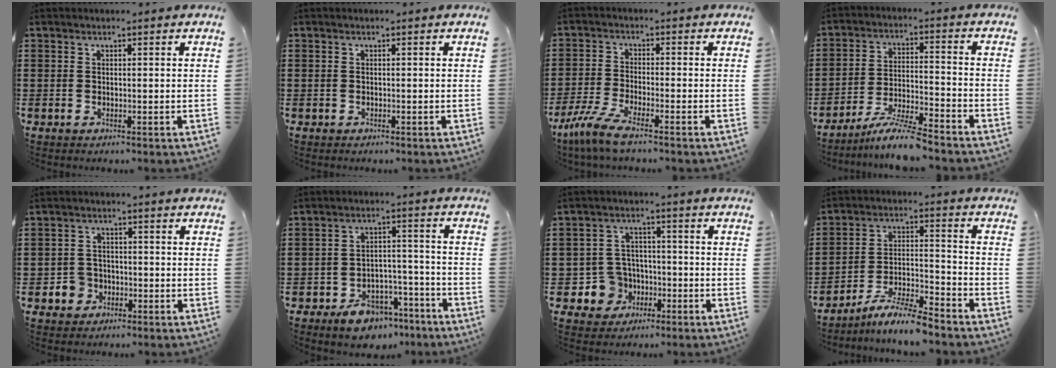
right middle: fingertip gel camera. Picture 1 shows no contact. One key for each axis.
{"total": 0.0}
{"total": 5.4, "fx": -4.2, "fy": 0.3, "fz": 3.4, "tx": -0.099, "ty": -0.023, "tz": -0.089}
{"total": 7.3, "fx": -6.5, "fy": -0.1, "fz": 3.3, "tx": -0.068, "ty": -0.007, "tz": -0.126}
{"total": 3.2, "fx": -1.6, "fy": 2.7, "fz": 0.9, "tx": -0.023, "ty": 0.004, "tz": -0.034}
{"total": 6.8, "fx": -5.7, "fy": 3.1, "fz": 2.1, "tx": -0.027, "ty": 0.031, "tz": -0.104}
{"total": 6.2, "fx": -2.2, "fy": 5.6, "fz": 1.5, "tx": -0.058, "ty": 0.010, "tz": -0.039}
{"total": 7.6, "fx": -7.0, "fy": 0.2, "fz": 2.8, "tx": -0.052, "ty": 0.005, "tz": -0.134}